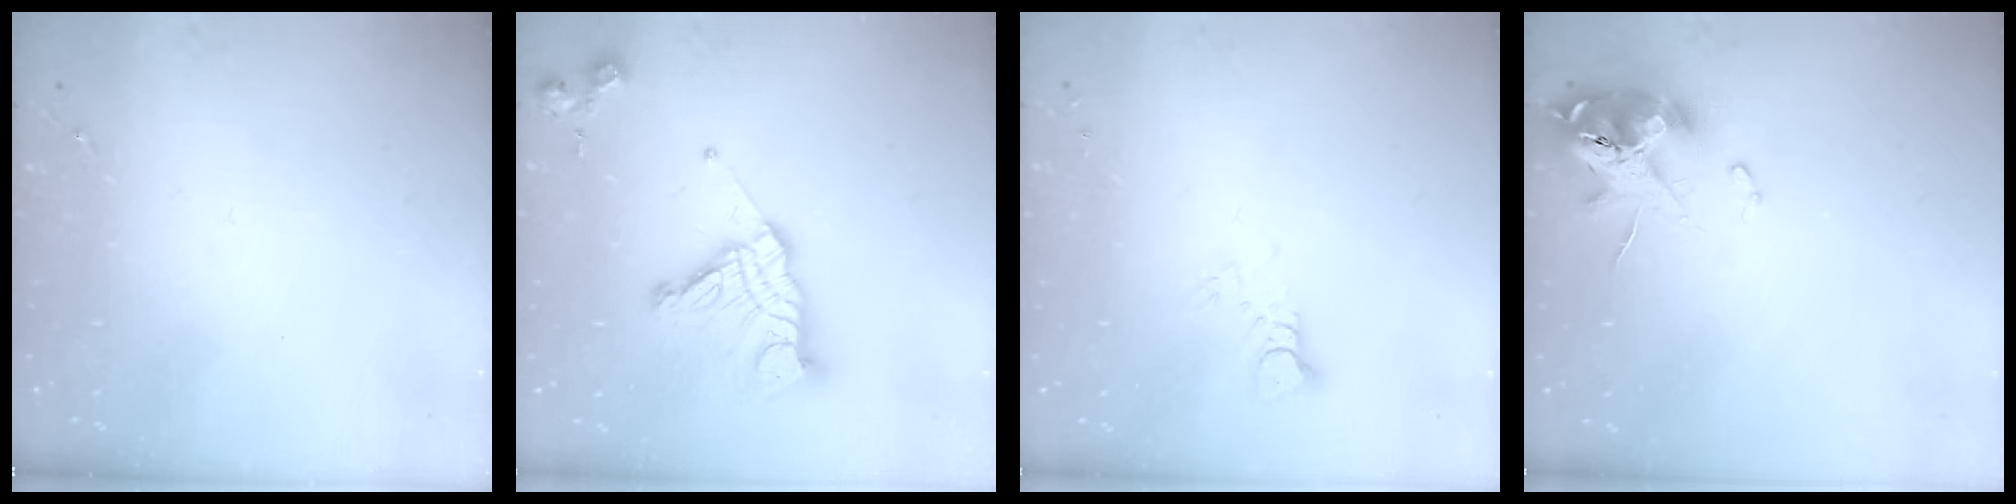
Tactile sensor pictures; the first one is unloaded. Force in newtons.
{"total": 15.8, "press": 15.8, "slide": 1.3}
{"total": 2.9, "press": 2.9, "slide": 0.2}
{"total": 11.3, "press": 11.2, "slide": 1.6}